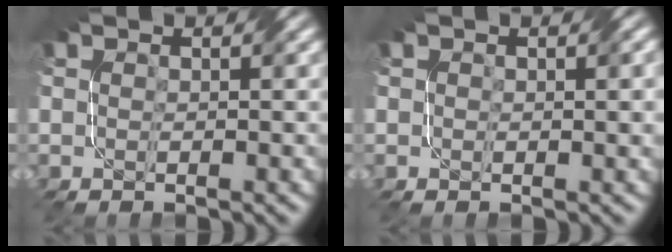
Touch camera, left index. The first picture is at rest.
{"total": 1.5, "force": [0.5, 0.7, 1.2], "torque": [-0.013, 0.002, 0.009]}